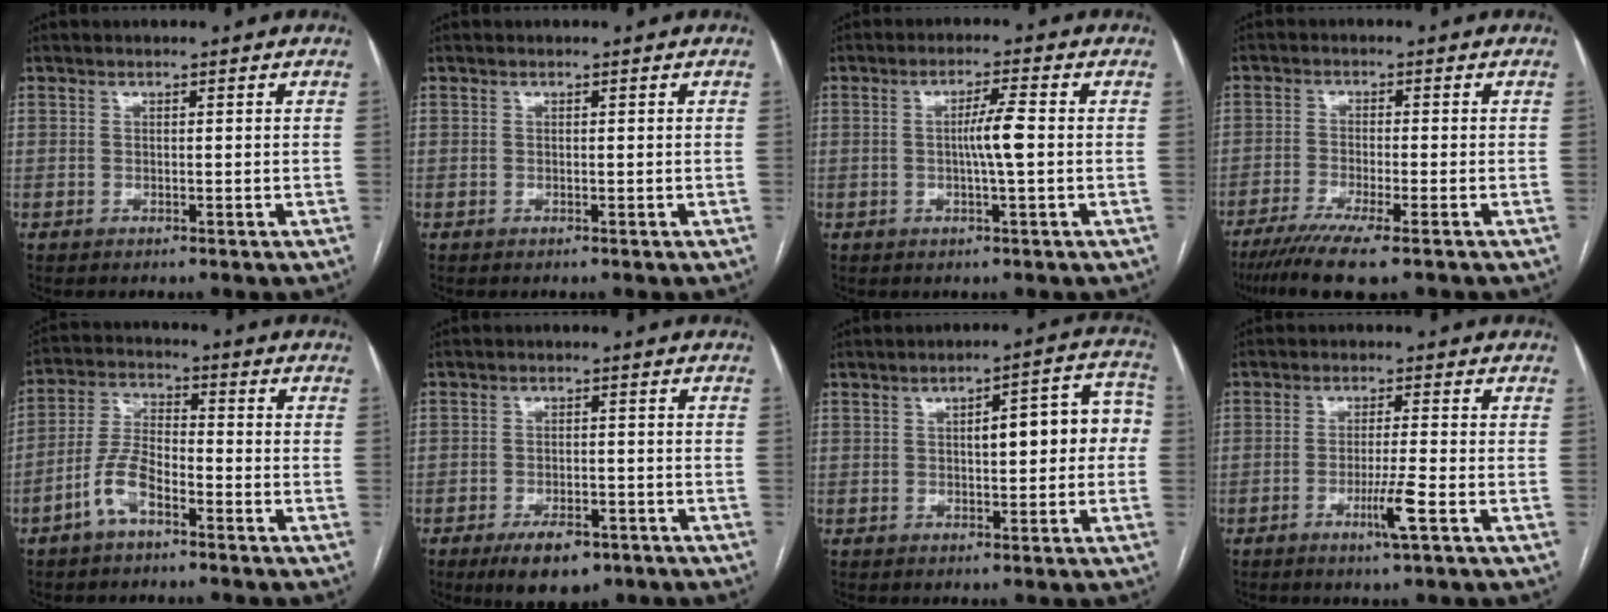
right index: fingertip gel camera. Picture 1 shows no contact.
{"total": 0.0}
{"total": 4.4, "force": [-0.2, -0.3, 4.4], "torque": [-0.078, 0.000, -0.004]}
{"total": 8.7, "force": [-6.4, 0.0, 6.0], "torque": [-0.097, -0.022, -0.102]}
{"total": 7.1, "force": [-3.9, 3.0, 5.2], "torque": [-0.115, 0.014, -0.076]}
{"total": 7.5, "force": [-4.9, 3.3, 4.6], "torque": [-0.073, -0.004, -0.073]}
{"total": 9.3, "force": [0.5, 2.9, 8.9], "torque": [-0.109, 0.041, 0.005]}
{"total": 4.8, "force": [-2.1, -0.5, 4.3], "torque": [-0.079, -0.011, -0.039]}